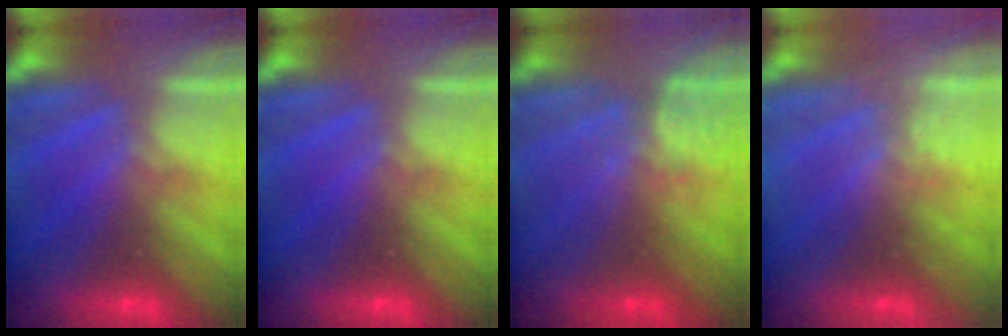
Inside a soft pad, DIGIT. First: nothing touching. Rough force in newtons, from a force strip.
{"total": 0.0}
{"total": 3.8}
{"total": 2.2}